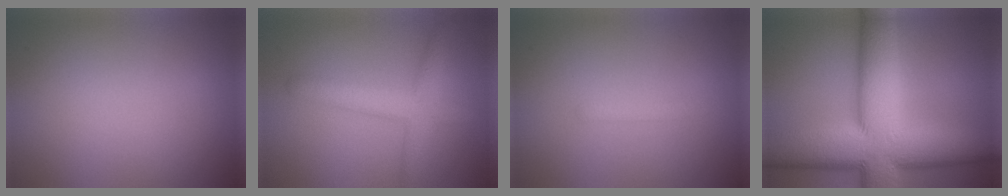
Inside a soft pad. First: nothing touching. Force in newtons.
{"total": 3.7, "press": 3.7, "slide": 0.1}
{"total": 0.8, "press": 0.8, "slide": 0.0}
{"total": 15.3, "press": 15.3, "slide": 0.8}